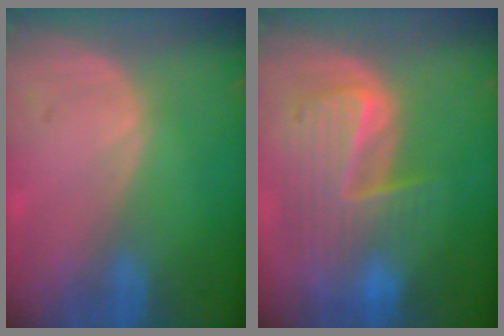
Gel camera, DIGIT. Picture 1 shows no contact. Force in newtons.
{"total": 9.9, "press": 8.5, "slide": 5.1}